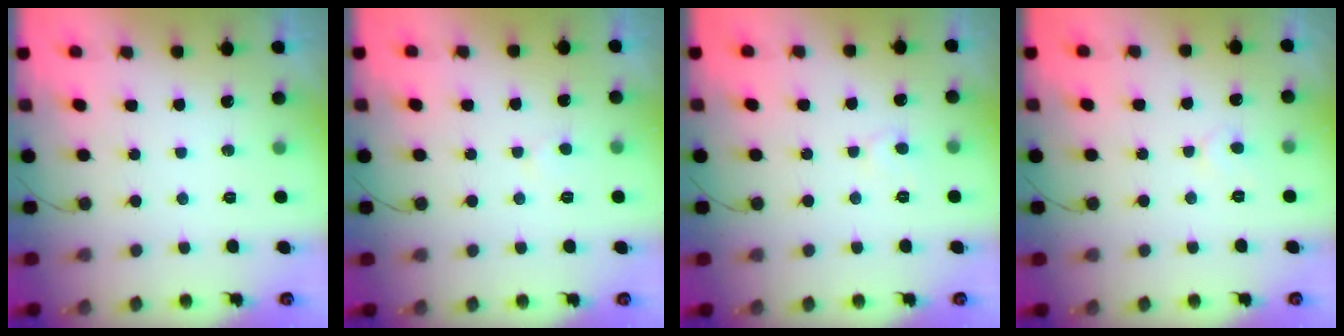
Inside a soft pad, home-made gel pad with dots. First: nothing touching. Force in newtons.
{"total": 2.5, "press": 2.5, "slide": 0.2}
{"total": 4.4, "press": 4.4, "slide": 0.4}
{"total": 4.6, "press": 4.6, "slide": 0.4}